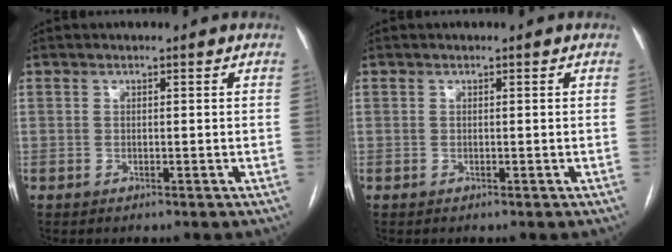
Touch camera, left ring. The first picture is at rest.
{"total": 0.0}